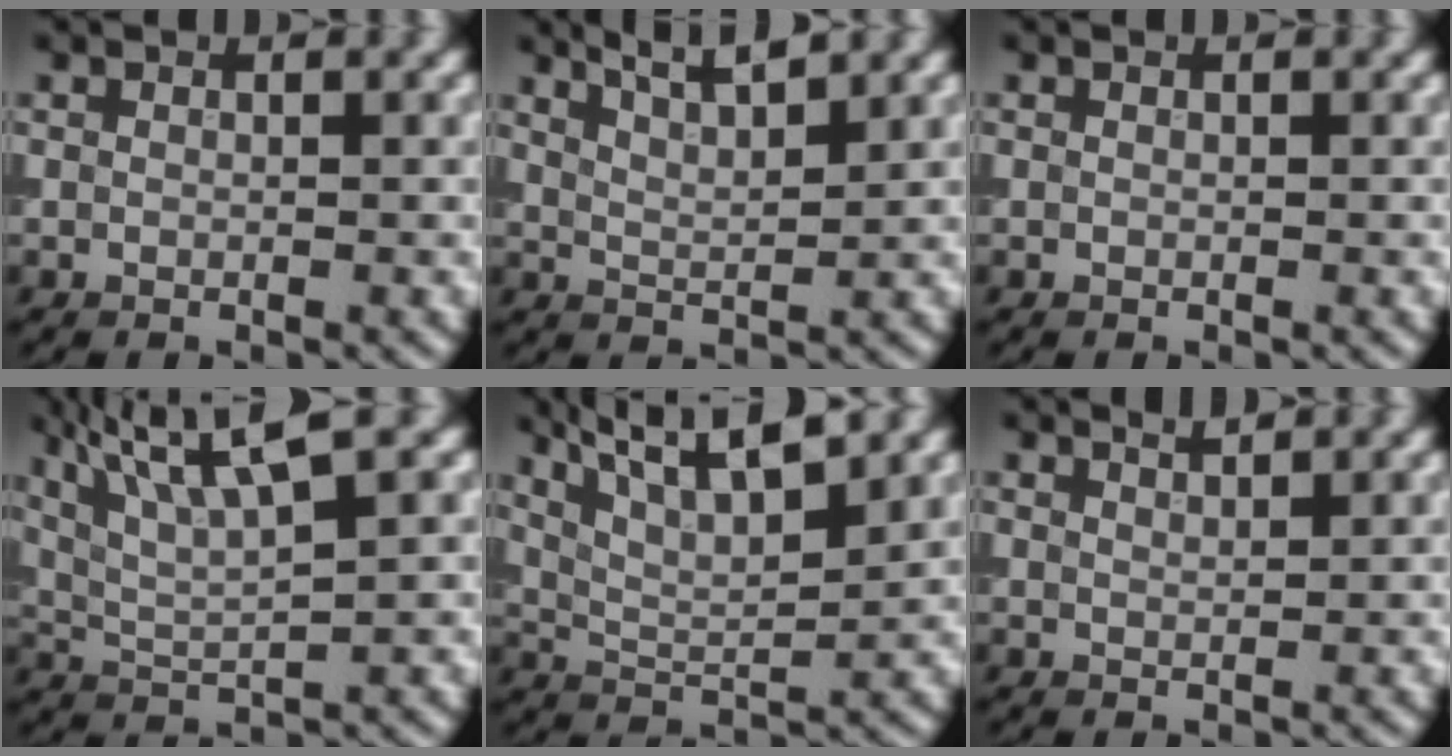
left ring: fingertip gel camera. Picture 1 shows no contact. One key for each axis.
{"total": 4.6, "fx": 3.6, "fy": 1.2, "fz": 2.6, "tx": -0.020, "ty": 0.022, "tz": 0.036}
{"total": 0.0}
{"total": 6.9, "fx": 3.4, "fy": 1.5, "fz": 5.8, "tx": -0.102, "ty": 0.012, "tz": 0.066}
{"total": 8.2, "fx": 5.4, "fy": 2.2, "fz": 5.7, "tx": -0.088, "ty": 0.020, "tz": 0.069}
{"total": 1.3, "fx": 1.2, "fy": 0.3, "fz": 0.5, "tx": -0.002, "ty": 0.002, "tz": 0.011}